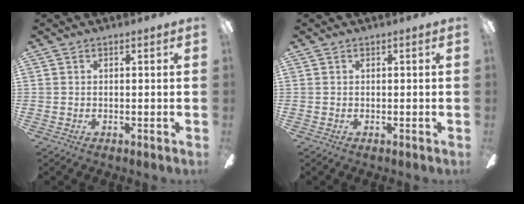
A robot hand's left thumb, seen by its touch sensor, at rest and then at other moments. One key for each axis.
{"total": 0.0}